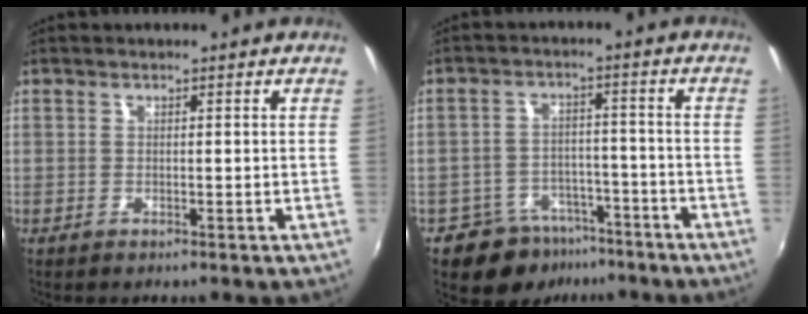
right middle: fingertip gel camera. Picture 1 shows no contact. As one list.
[{"total": 9.0, "force": [-6.6, 5.8, 2.1], "torque": [-0.048, 0.017, -0.090]}]